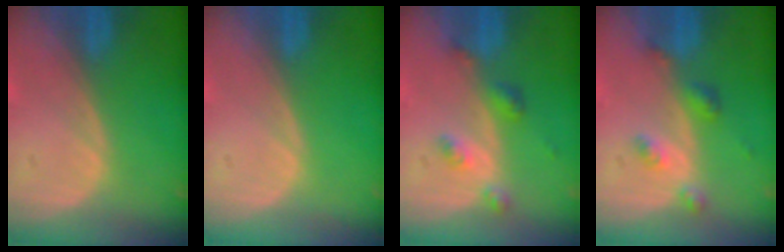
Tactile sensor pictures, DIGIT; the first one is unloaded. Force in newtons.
{"total": 0.0}
{"total": 4.3, "press": 3.8, "slide": 1.9}
{"total": 4.3, "press": 3.8, "slide": 1.9}